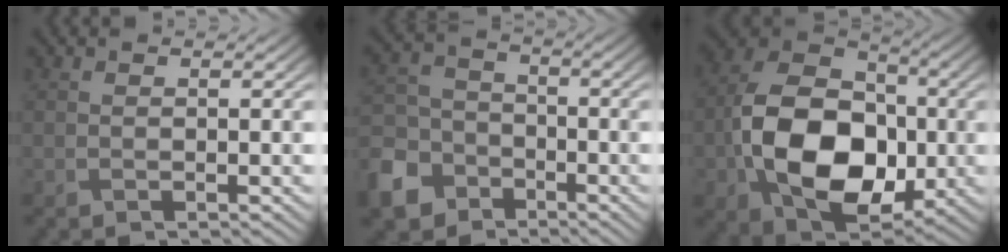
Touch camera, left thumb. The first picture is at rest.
{"total": 10.0, "force": [-5.9, 7.1, 3.7], "torque": [-0.117, -0.035, -0.124]}
{"total": 15.5, "force": [-3.1, 10.8, 10.6], "torque": [-0.205, -0.018, -0.058]}